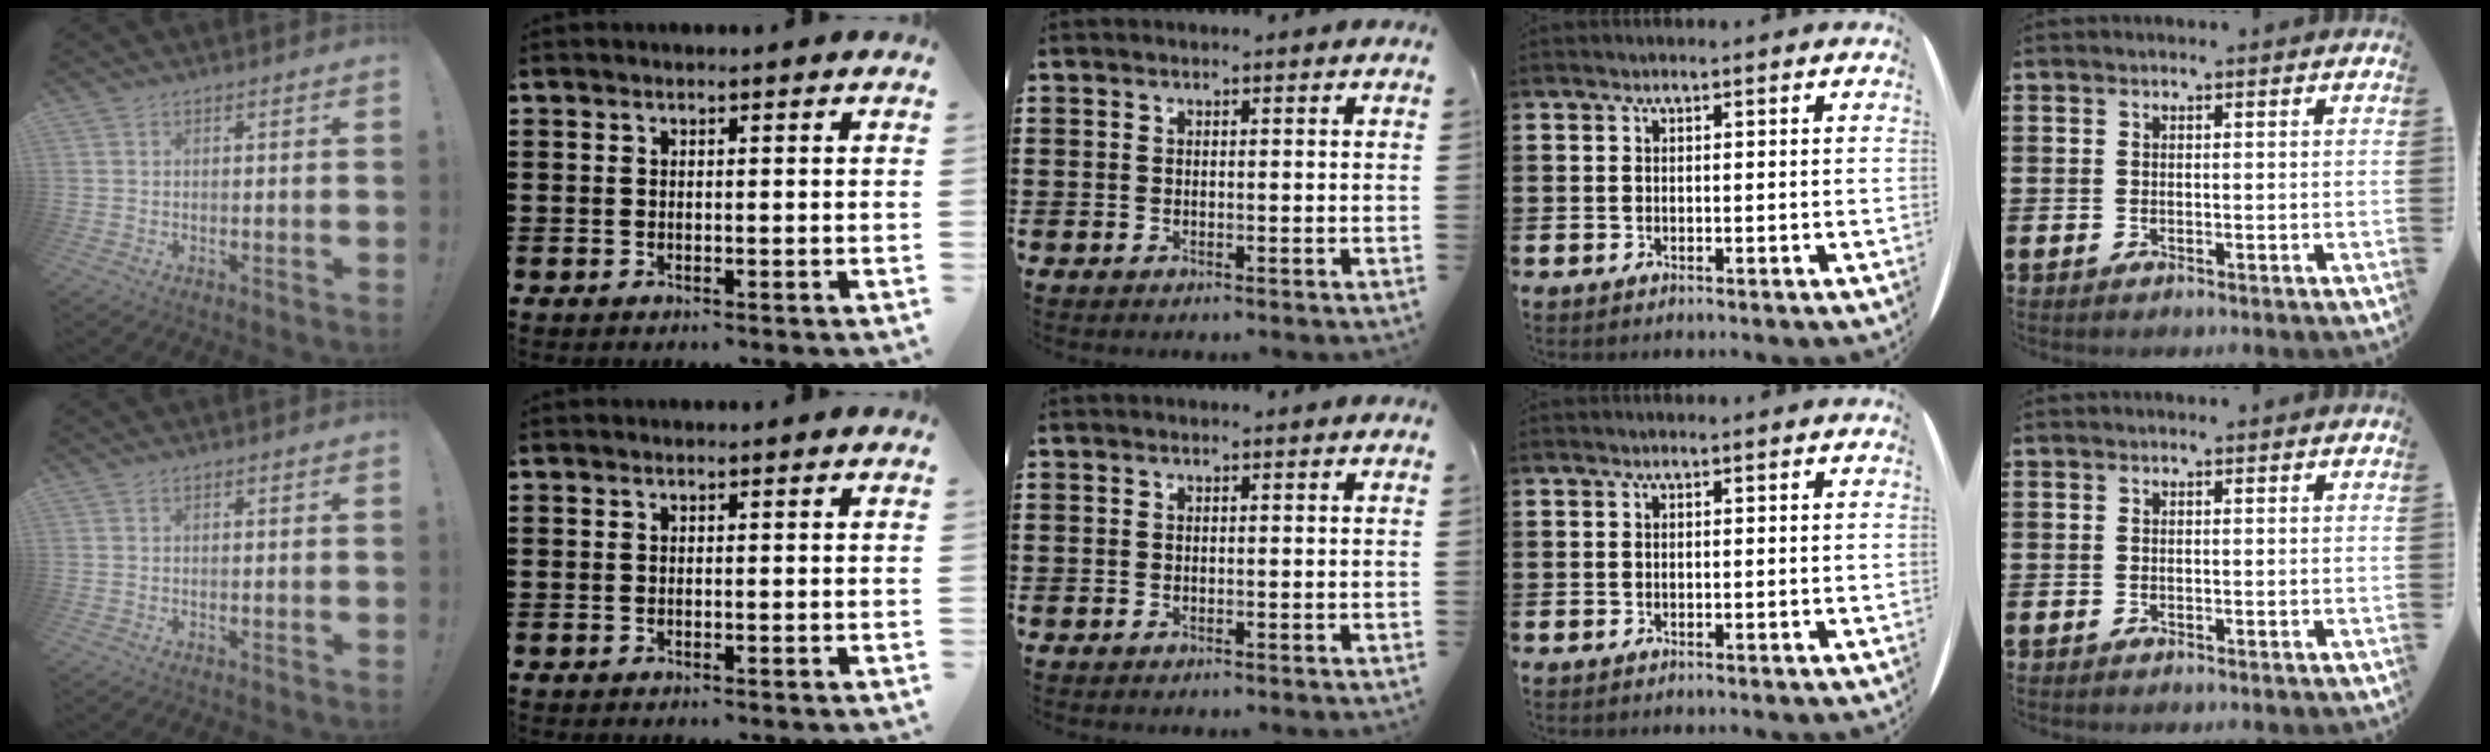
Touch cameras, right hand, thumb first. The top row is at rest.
{}